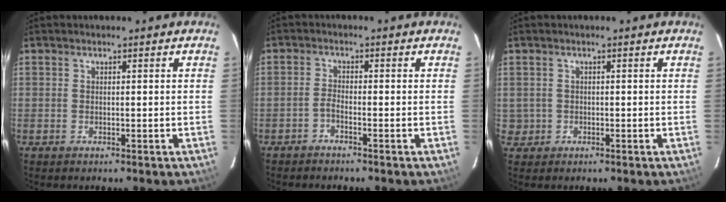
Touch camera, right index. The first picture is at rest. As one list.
[{"total": 1.5, "force": [-1.3, 0.2, 0.7], "torque": [-0.025, 0.005, -0.029]}, {"total": 2.3, "force": [-0.3, 2.2, 0.0], "torque": [0.005, 0.012, 0.001]}]